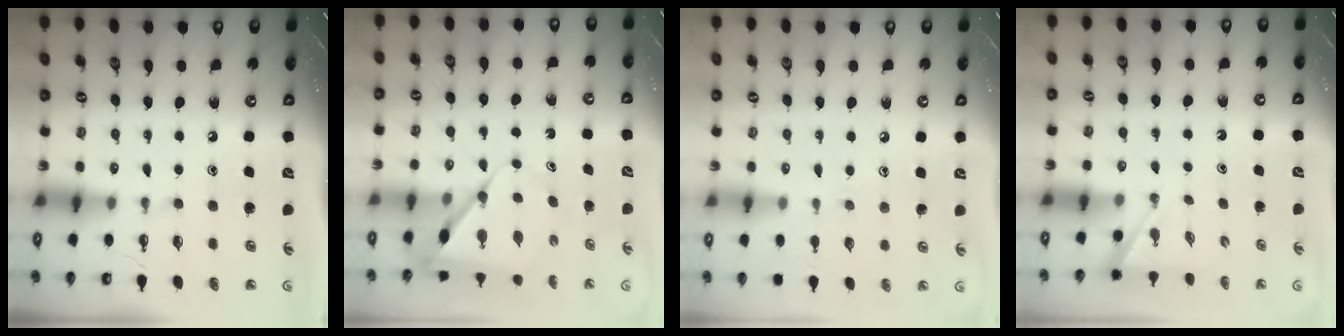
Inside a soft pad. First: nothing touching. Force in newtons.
{"total": 7.8, "press": 7.8, "slide": 0.7}
{"total": 5.0, "press": 5.0, "slide": 0.6}
{"total": 1.2, "press": 1.2, "slide": 0.1}